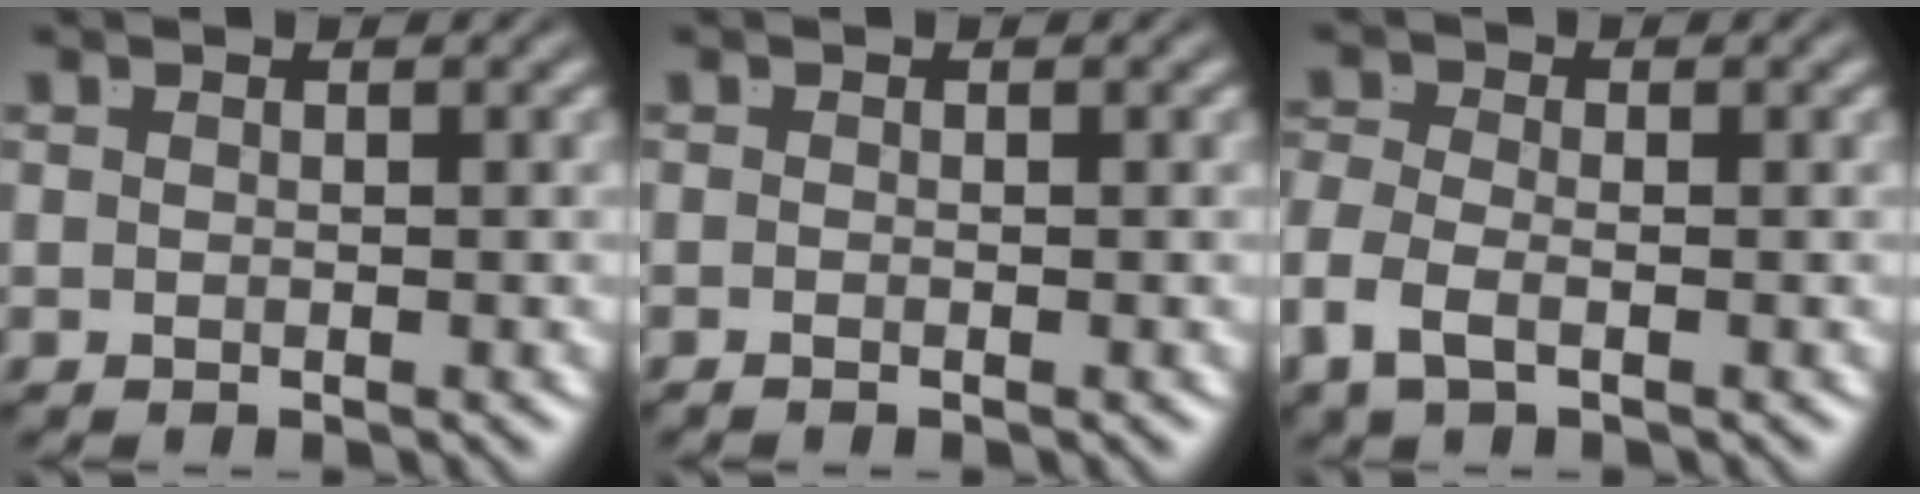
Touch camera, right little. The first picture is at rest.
{"total": 0.7, "force": [-0.5, -0.5, 0.1], "torque": [0.003, -0.003, -0.008]}
{"total": 2.8, "force": [-1.6, 1.2, 1.9], "torque": [-0.055, -0.022, -0.018]}